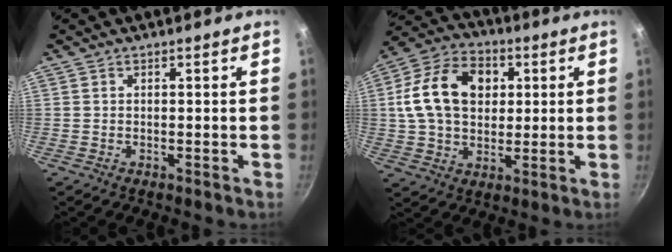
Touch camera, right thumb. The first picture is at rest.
{"total": 16.4, "force": [3.2, 11.9, 10.8], "torque": [-0.168, 0.014, 0.045]}